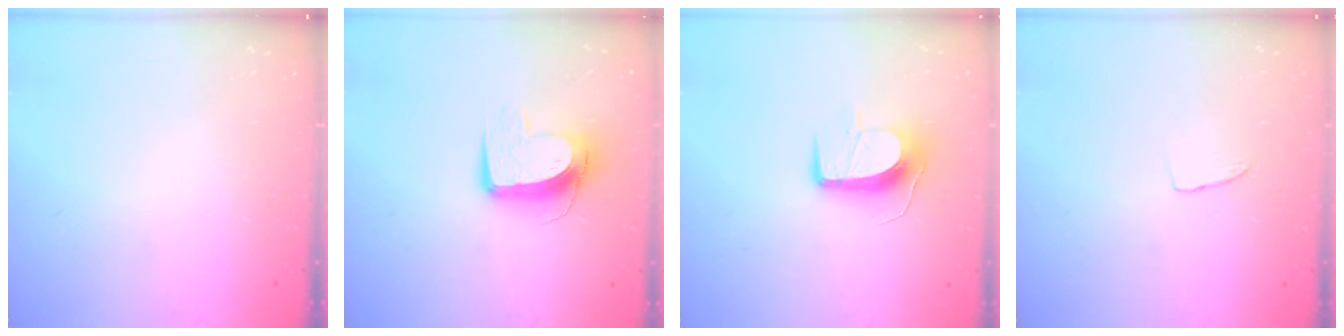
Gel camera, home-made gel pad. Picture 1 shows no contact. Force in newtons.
{"total": 10.6, "press": 10.6, "slide": 0.6}
{"total": 10.6, "press": 10.6, "slide": 0.1}
{"total": 3.2, "press": 3.2, "slide": 0.2}